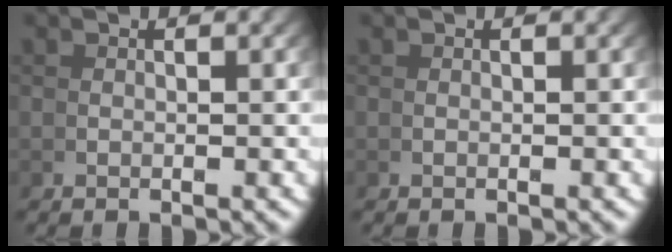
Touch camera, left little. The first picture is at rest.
{"total": 0.0}